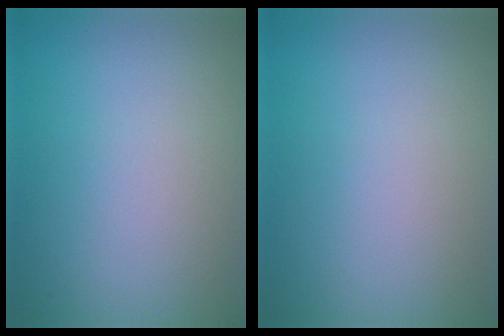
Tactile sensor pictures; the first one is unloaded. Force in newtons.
{"total": 0.0}